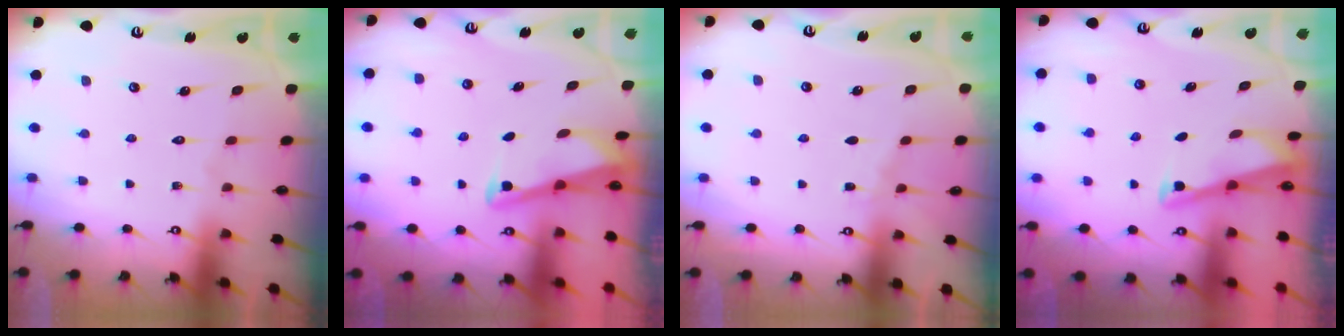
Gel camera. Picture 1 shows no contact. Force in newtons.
{"total": 2.9, "press": 2.9, "slide": 0.4}
{"total": 3.6, "press": 3.5, "slide": 0.4}
{"total": 2.9, "press": 2.9, "slide": 0.4}